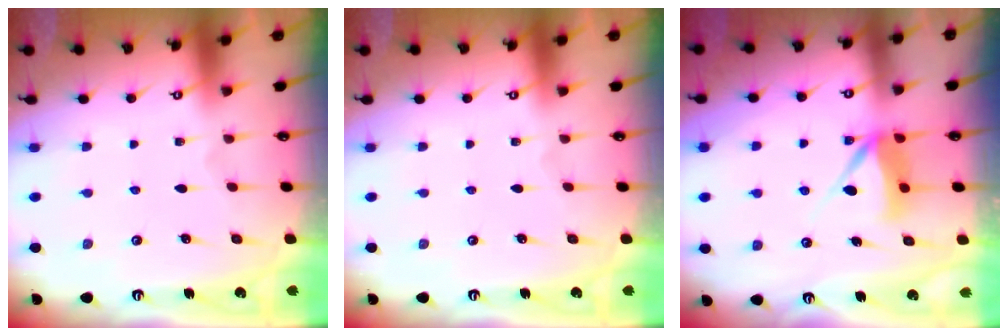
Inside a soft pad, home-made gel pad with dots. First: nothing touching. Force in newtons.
{"total": 0.0}
{"total": 7.1, "press": 7.0, "slide": 0.8}